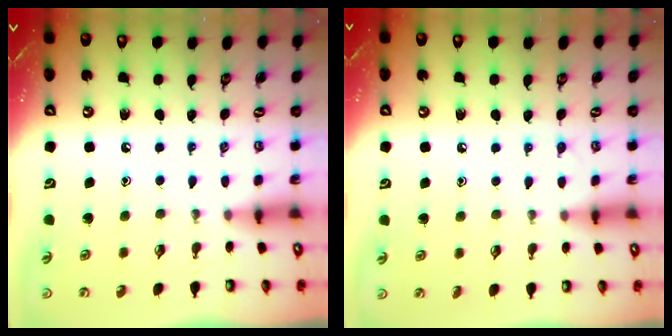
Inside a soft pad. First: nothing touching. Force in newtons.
{"total": 4.8, "press": 4.7, "slide": 0.7}